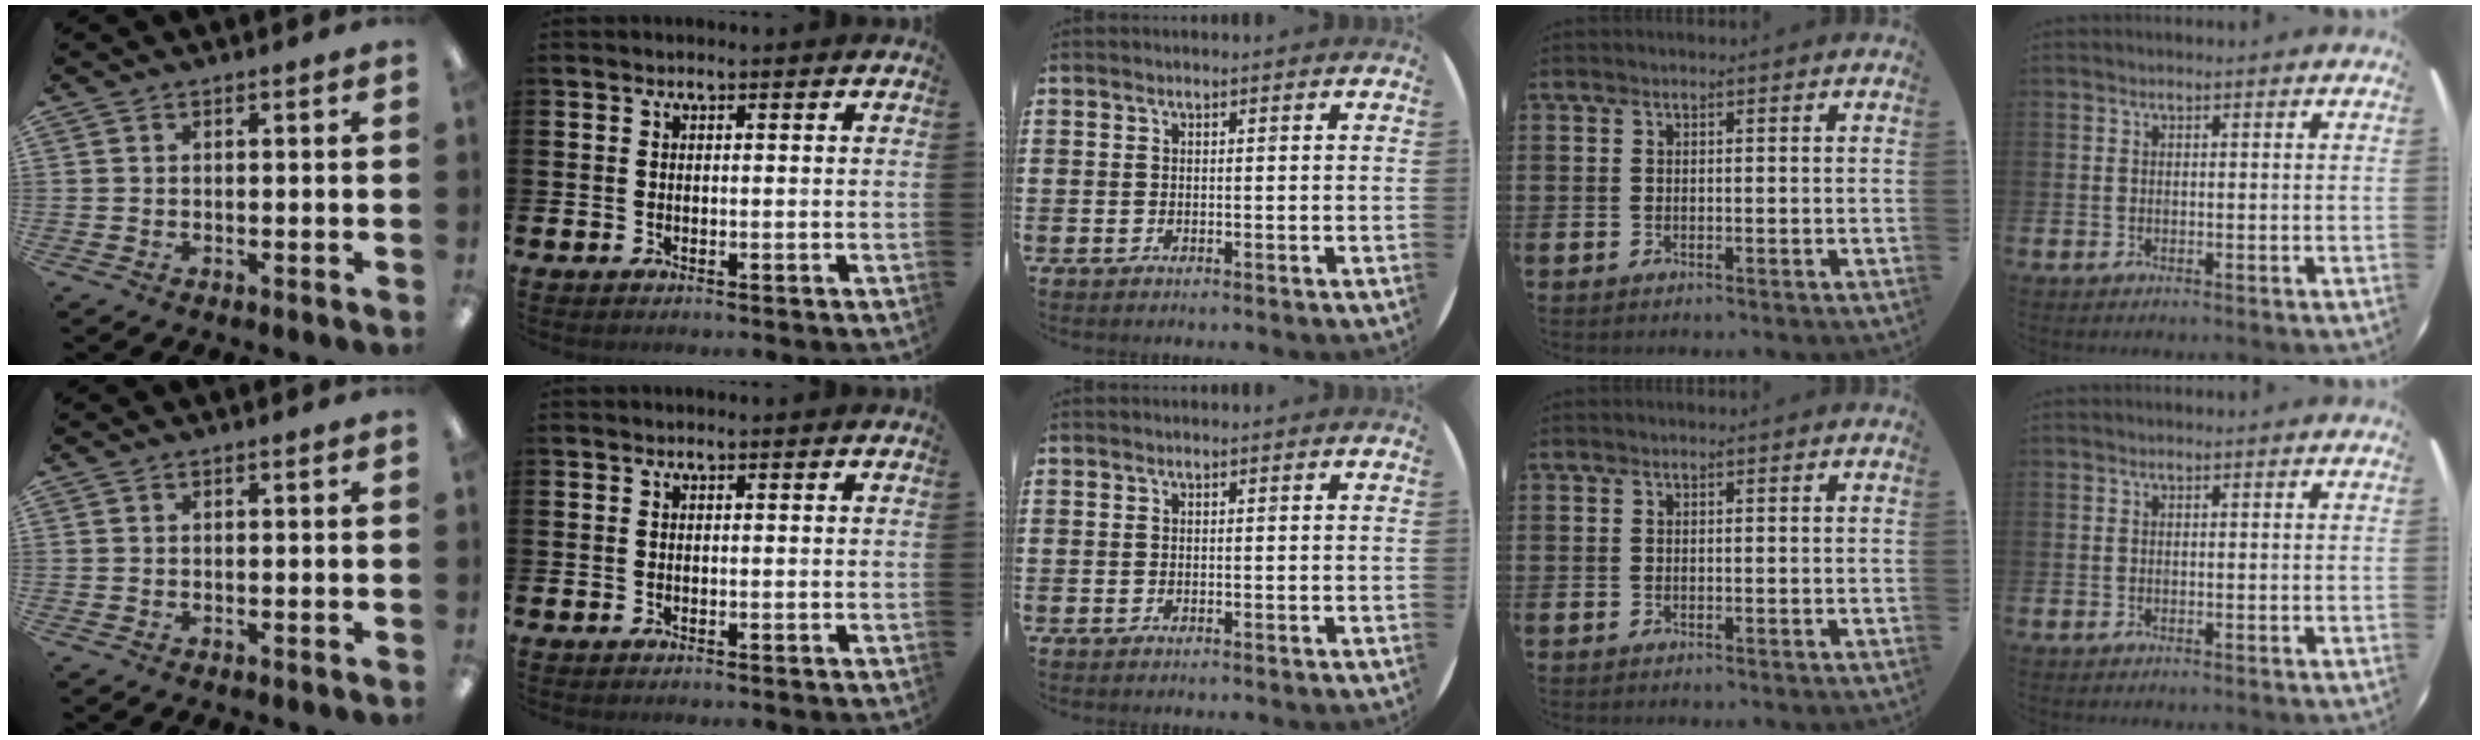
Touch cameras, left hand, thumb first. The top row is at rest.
{}